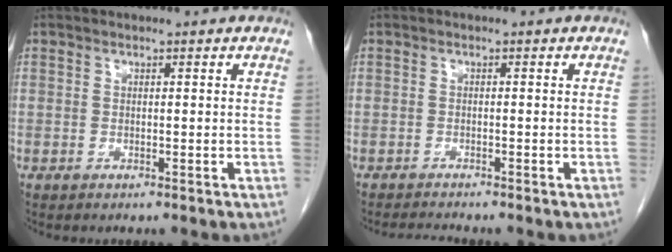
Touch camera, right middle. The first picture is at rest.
{"total": 1.9, "force": [-1.8, -0.6, 0.2], "torque": [-0.014, -0.012, -0.034]}